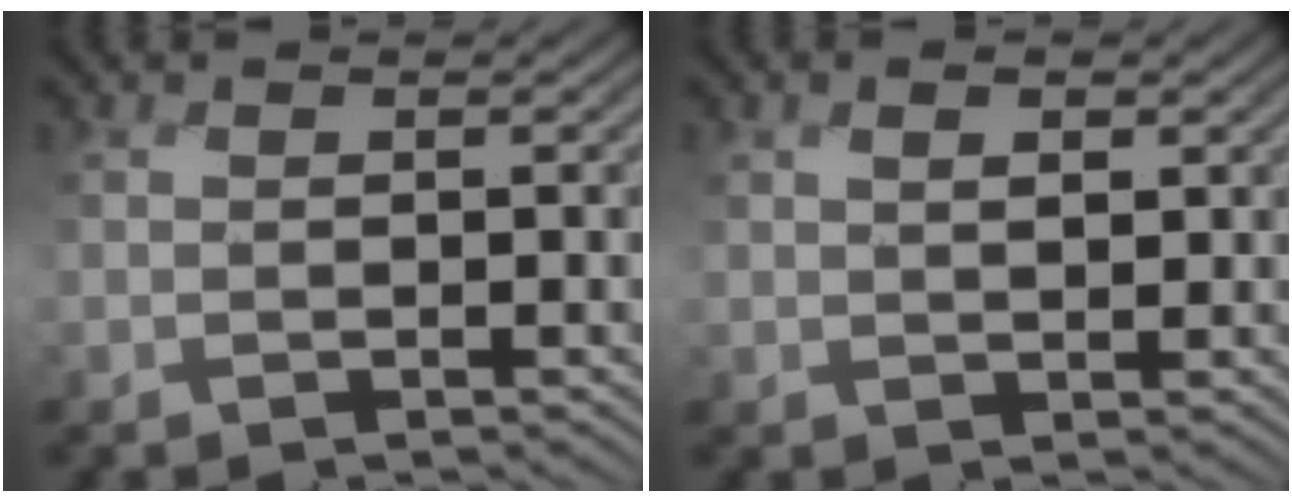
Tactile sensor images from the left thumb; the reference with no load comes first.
{"total": 1.8, "force": [0.8, 1.0, 1.3], "torque": [-0.020, -0.006, 0.016]}